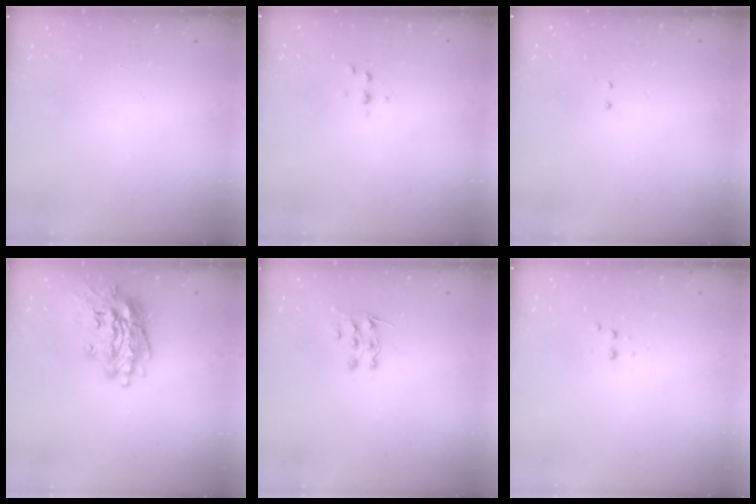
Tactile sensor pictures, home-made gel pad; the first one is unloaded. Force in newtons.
{"total": 2.5, "press": 2.4, "slide": 0.2}
{"total": 2.1, "press": 2.0, "slide": 0.6}
{"total": 17.1, "press": 16.9, "slide": 2.4}
{"total": 5.9, "press": 5.9, "slide": 0.5}
{"total": 2.5, "press": 2.4, "slide": 0.5}